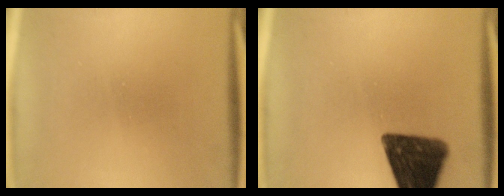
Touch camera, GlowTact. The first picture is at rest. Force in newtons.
{"total": 15.2}